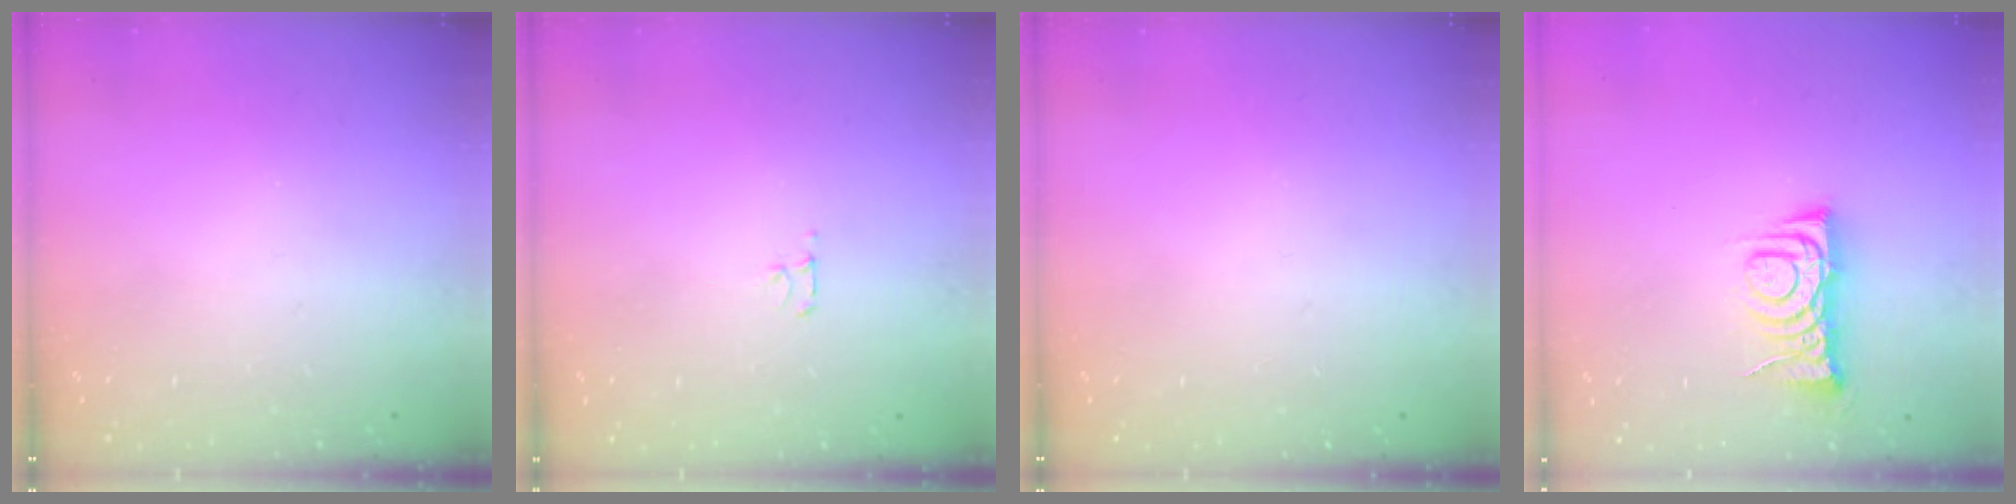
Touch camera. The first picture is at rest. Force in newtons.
{"total": 2.7, "press": 2.7, "slide": 0.3}
{"total": 0.0}
{"total": 6.8, "press": 6.8, "slide": 0.6}